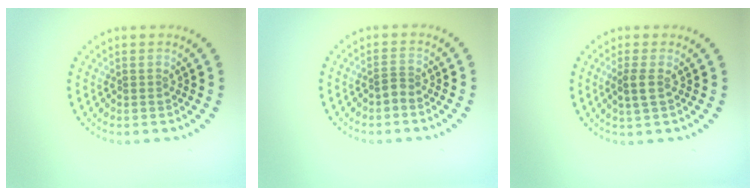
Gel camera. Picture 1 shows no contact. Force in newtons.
{"total": 0.7, "press": 0.4, "slide": 0.6}
{"total": 1.6, "press": 1.4, "slide": 0.7}